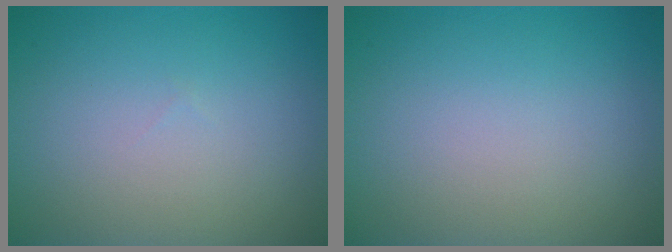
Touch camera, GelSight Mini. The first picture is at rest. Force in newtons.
{"total": 0.0}